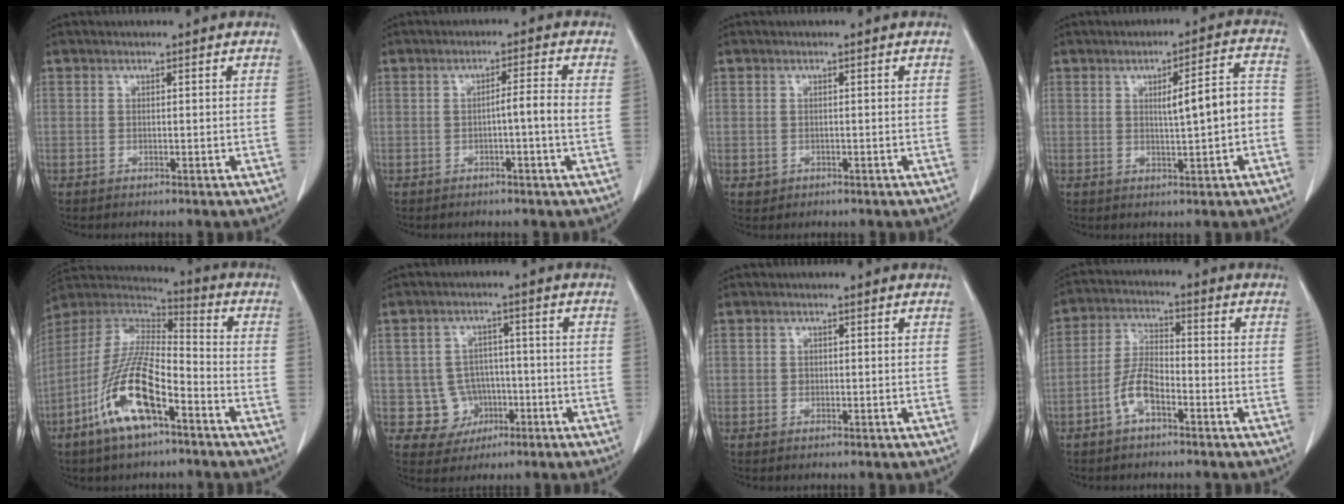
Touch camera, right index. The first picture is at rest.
{"total": 3.1, "force": [-0.6, -0.5, 3.0], "torque": [-0.045, 0.006, -0.009]}
{"total": 1.0, "force": [-0.3, 1.0, 0.2], "torque": [-0.008, 0.001, 0.001]}
{"total": 6.7, "force": [-0.4, 0.9, 6.6], "torque": [-0.094, 0.016, -0.002]}
{"total": 15.3, "force": [-7.3, 4.0, 12.9], "torque": [-0.270, -0.005, -0.133]}
{"total": 6.0, "force": [-1.5, 5.8, 0.6], "torque": [-0.006, 0.011, -0.015]}
{"total": 0.6, "force": [-0.1, 0.6, 0.2], "torque": [0.001, 0.004, -0.003]}
{"total": 6.0, "force": [-3.0, 2.4, 4.6], "torque": [-0.102, 0.010, -0.059]}